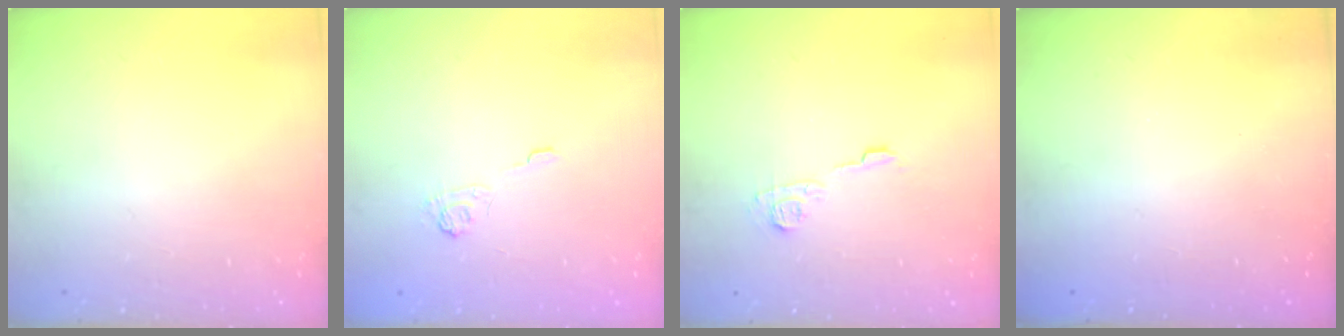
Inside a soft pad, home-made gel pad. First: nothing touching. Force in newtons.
{"total": 2.5, "press": 2.1, "slide": 1.4}
{"total": 7.0, "press": 7.0, "slide": 0.6}
{"total": 2.4, "press": 2.2, "slide": 0.8}